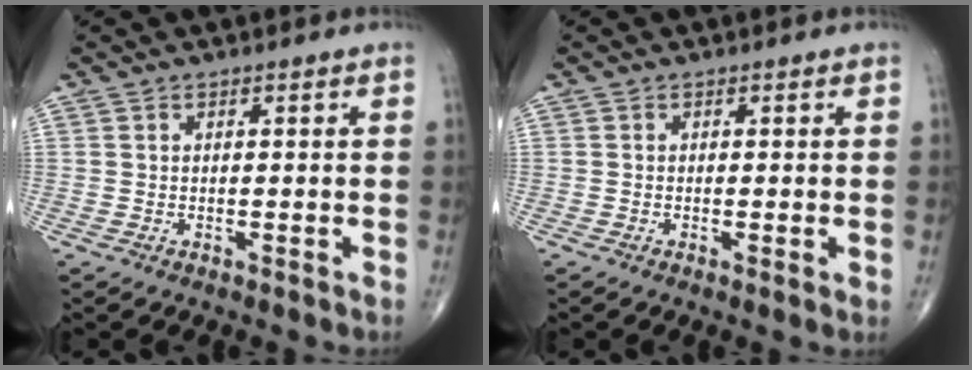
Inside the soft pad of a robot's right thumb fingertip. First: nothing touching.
{"total": 1.1, "force": [-0.1, 0.1, 1.1], "torque": [-0.021, -0.006, -0.005]}